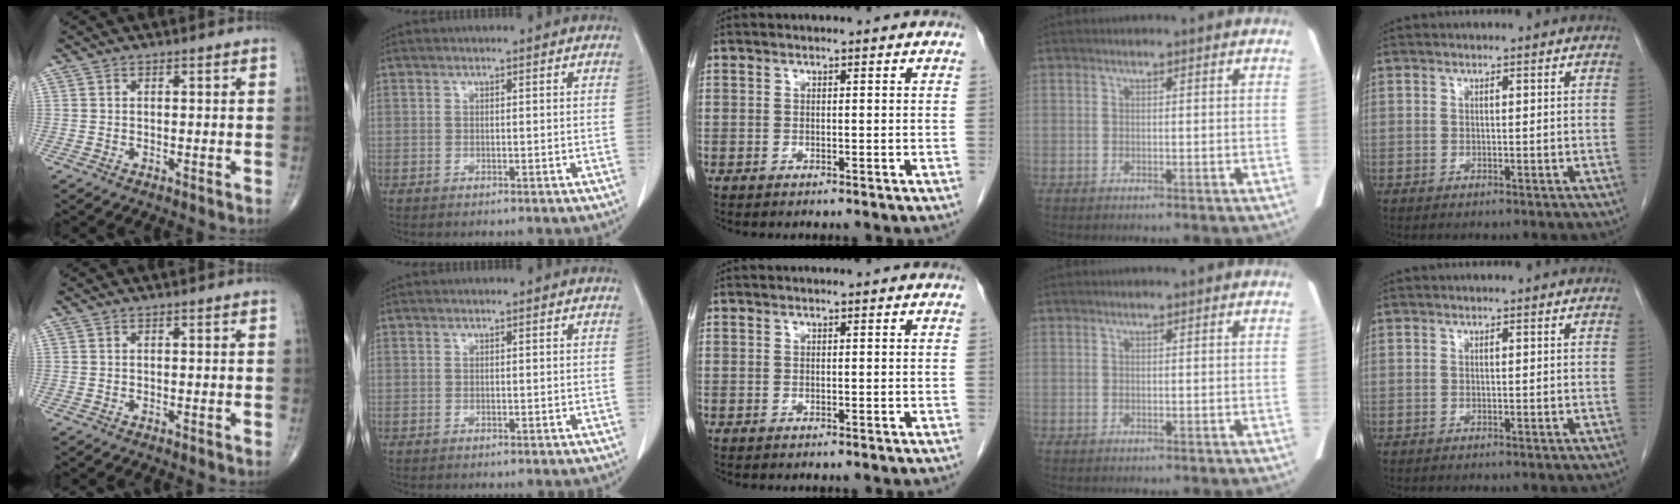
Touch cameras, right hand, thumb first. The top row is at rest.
{}